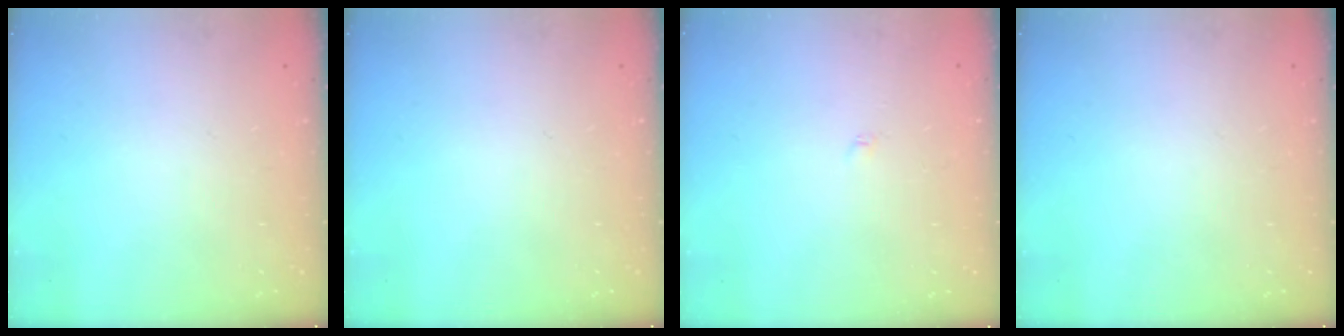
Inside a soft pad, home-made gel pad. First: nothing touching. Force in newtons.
{"total": 0.0}
{"total": 1.8, "press": 1.7, "slide": 0.3}
{"total": 0.0}